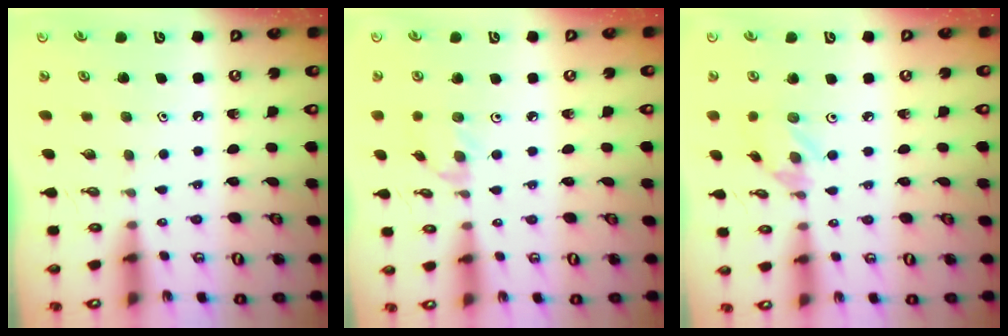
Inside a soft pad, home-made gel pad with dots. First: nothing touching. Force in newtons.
{"total": 2.6, "press": 2.6, "slide": 0.4}
{"total": 2.1, "press": 2.1, "slide": 0.1}